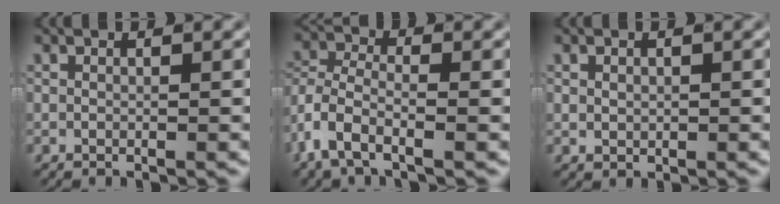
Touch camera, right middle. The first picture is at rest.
{"total": 5.5, "force": [-1.4, 3.9, 3.6], "torque": [-0.101, -0.021, -0.023]}
{"total": 0.9, "force": [0.3, 0.6, 0.5], "torque": [-0.013, -0.002, 0.013]}